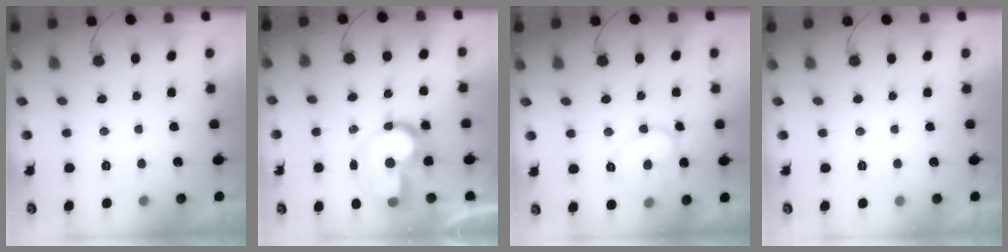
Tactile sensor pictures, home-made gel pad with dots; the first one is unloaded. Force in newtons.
{"total": 13.3, "press": 13.3, "slide": 1.2}
{"total": 10.9, "press": 10.9, "slide": 0.1}
{"total": 2.0, "press": 2.0, "slide": 0.1}